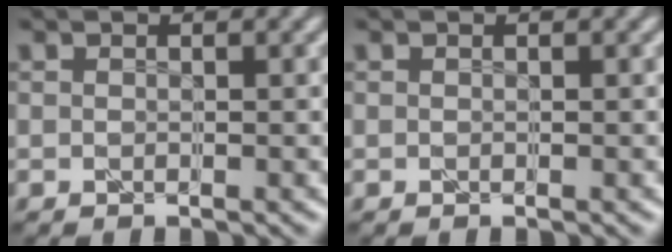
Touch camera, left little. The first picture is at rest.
{"total": 0.0}